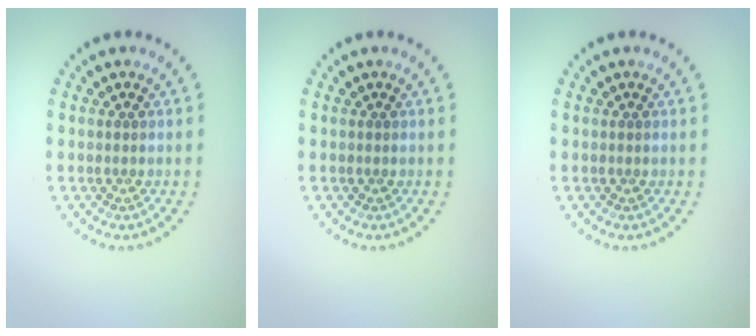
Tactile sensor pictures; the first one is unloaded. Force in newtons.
{"total": 0.0}
{"total": 0.0}